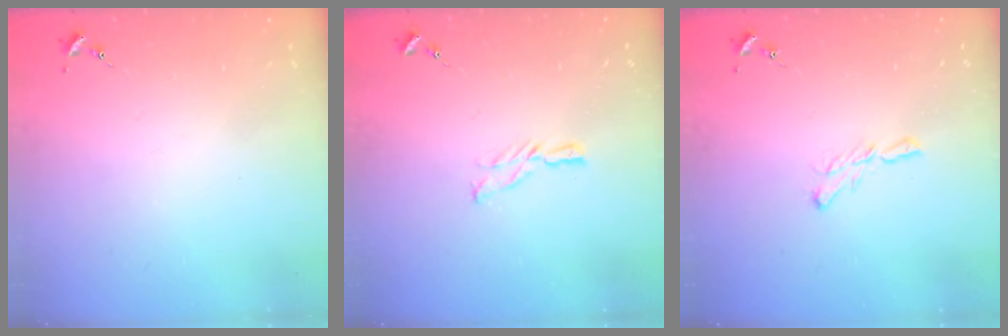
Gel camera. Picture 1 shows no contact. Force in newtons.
{"total": 5.8, "press": 5.8, "slide": 0.4}
{"total": 5.4, "press": 5.4, "slide": 0.3}